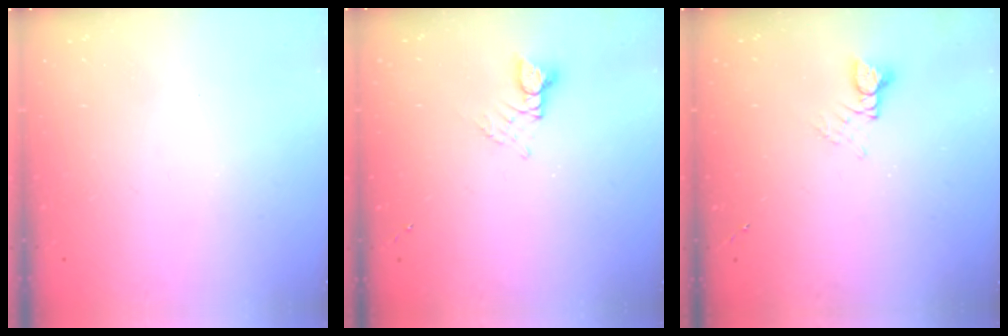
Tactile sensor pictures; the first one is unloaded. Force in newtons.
{"total": 2.9, "press": 2.9, "slide": 0.4}
{"total": 2.6, "press": 2.6, "slide": 0.1}